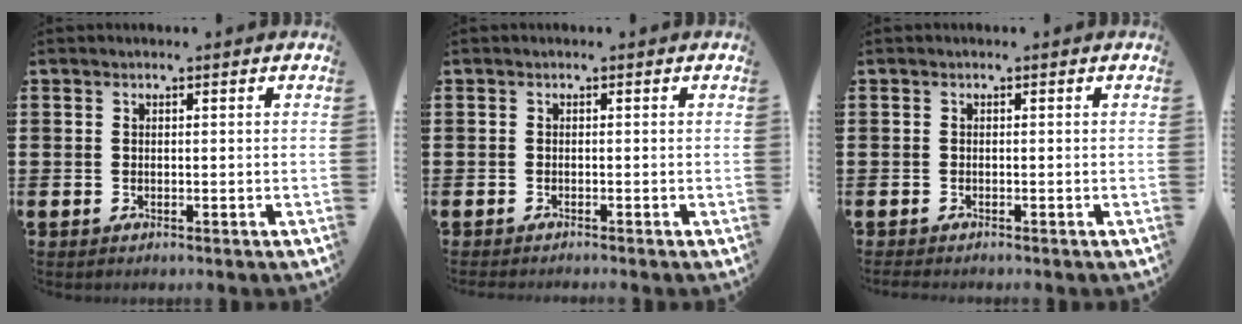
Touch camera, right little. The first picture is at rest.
{"total": 0.7, "force": [-0.6, -0.1, 0.1], "torque": [-0.002, -0.002, -0.013]}
{"total": 0.6, "force": [-0.6, 0.0, 0.2], "torque": [-0.004, -0.003, -0.012]}